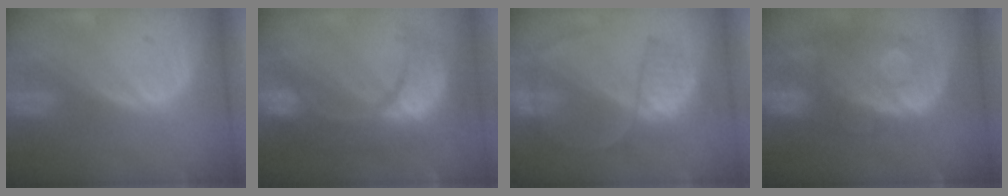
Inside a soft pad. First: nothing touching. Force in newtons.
{"total": 12.5, "press": 12.4, "slide": 1.4}
{"total": 6.5, "press": 6.3, "slide": 1.3}
{"total": 11.2, "press": 9.7, "slide": 5.5}